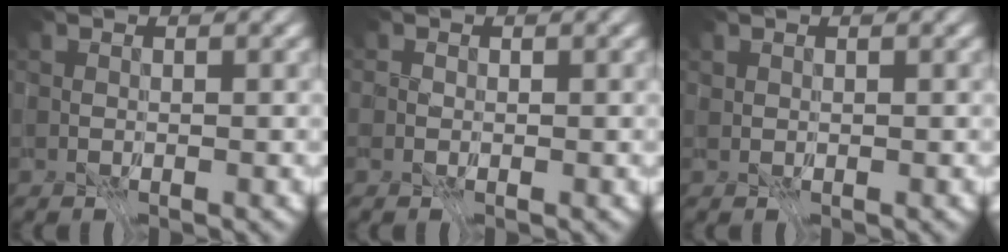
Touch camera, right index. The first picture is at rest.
{"total": 2.3, "force": [1.1, 1.7, 1.0], "torque": [-0.007, 0.008, -0.001]}
{"total": 1.1, "force": [0.7, 0.8, 0.5], "torque": [-0.014, 0.003, 0.013]}